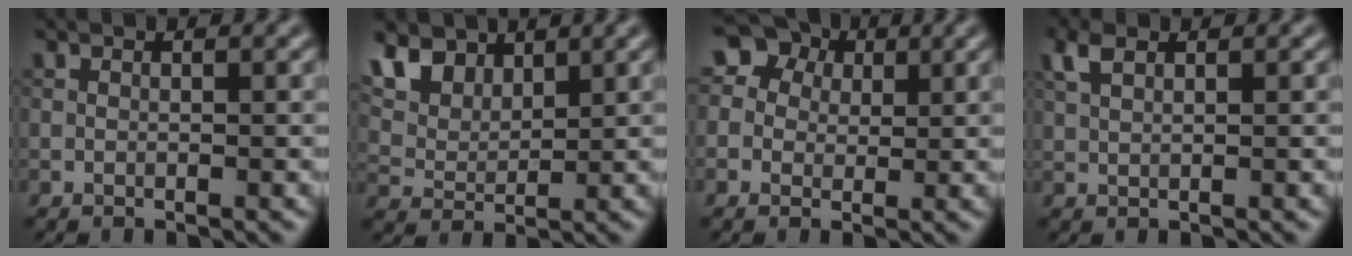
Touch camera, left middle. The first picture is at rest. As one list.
[{"total": 6.3, "force": [4.2, 3.7, 3.0], "torque": [-0.089, 0.002, 0.083]}, {"total": 8.9, "force": [3.7, 7.4, 3.4], "torque": [-0.082, 0.038, 0.036]}, {"total": 2.1, "force": [1.3, 0.9, 1.4], "torque": [-0.037, 0.010, 0.027]}]